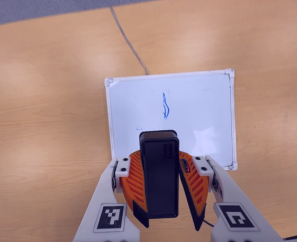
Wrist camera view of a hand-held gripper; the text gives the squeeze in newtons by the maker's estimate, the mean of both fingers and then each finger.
{"total": 9.0, "left": 9.6, "right": 8.5}